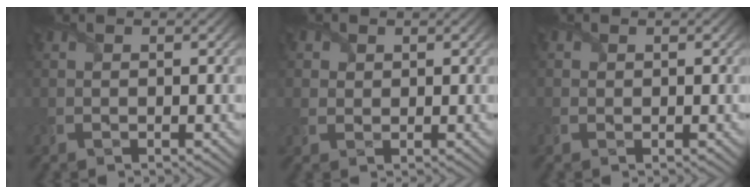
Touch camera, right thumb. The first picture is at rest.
{"total": 2.5, "force": [1.2, 2.0, 0.6], "torque": [-0.027, -0.007, 0.022]}
{"total": 0.9, "force": [0.1, 0.9, 0.1], "torque": [0.000, -0.004, 0.001]}